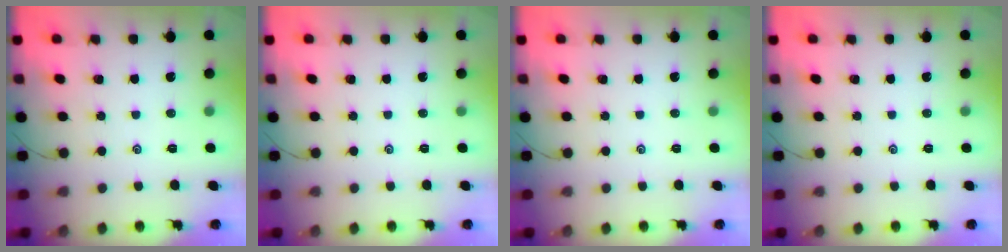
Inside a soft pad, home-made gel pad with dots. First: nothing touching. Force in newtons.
{"total": 0.0}
{"total": 0.0}
{"total": 0.0}